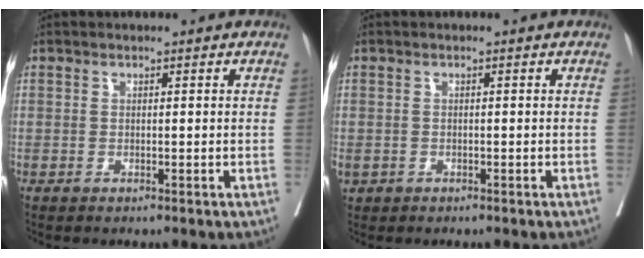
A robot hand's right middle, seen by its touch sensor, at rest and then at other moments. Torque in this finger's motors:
{"motor_torque": [1.09, -1.05, 1.02, 0.21]}